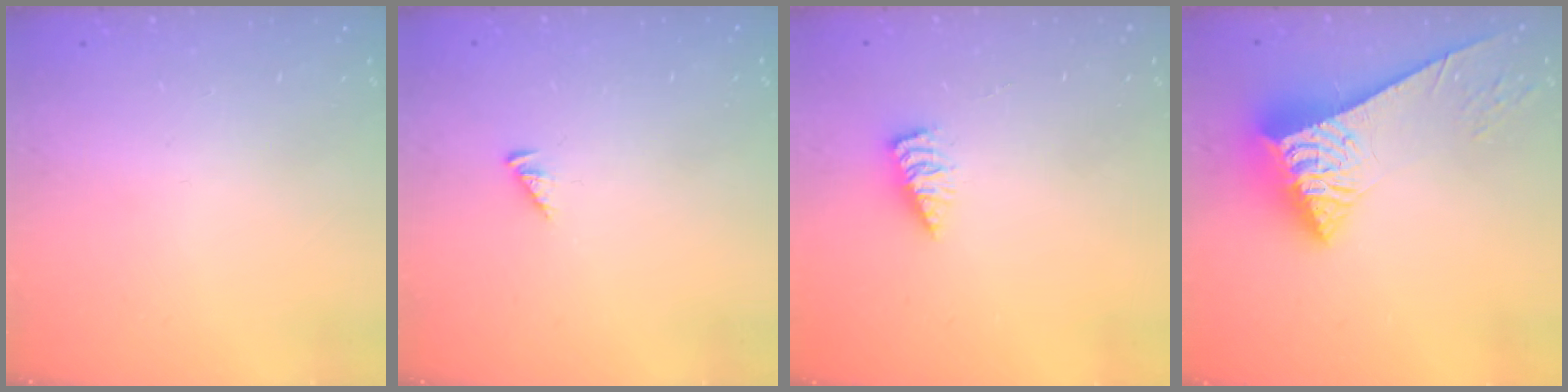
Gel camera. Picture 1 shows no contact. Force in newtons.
{"total": 2.7, "press": 2.7, "slide": 0.4}
{"total": 2.8, "press": 2.8, "slide": 0.4}
{"total": 8.0, "press": 7.9, "slide": 1.4}